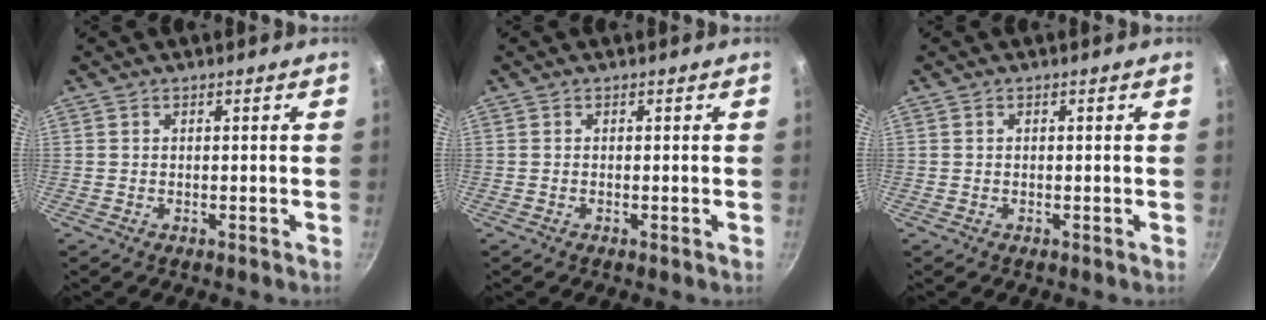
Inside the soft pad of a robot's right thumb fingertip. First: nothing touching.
{"total": 0.0}
{"total": 0.0}